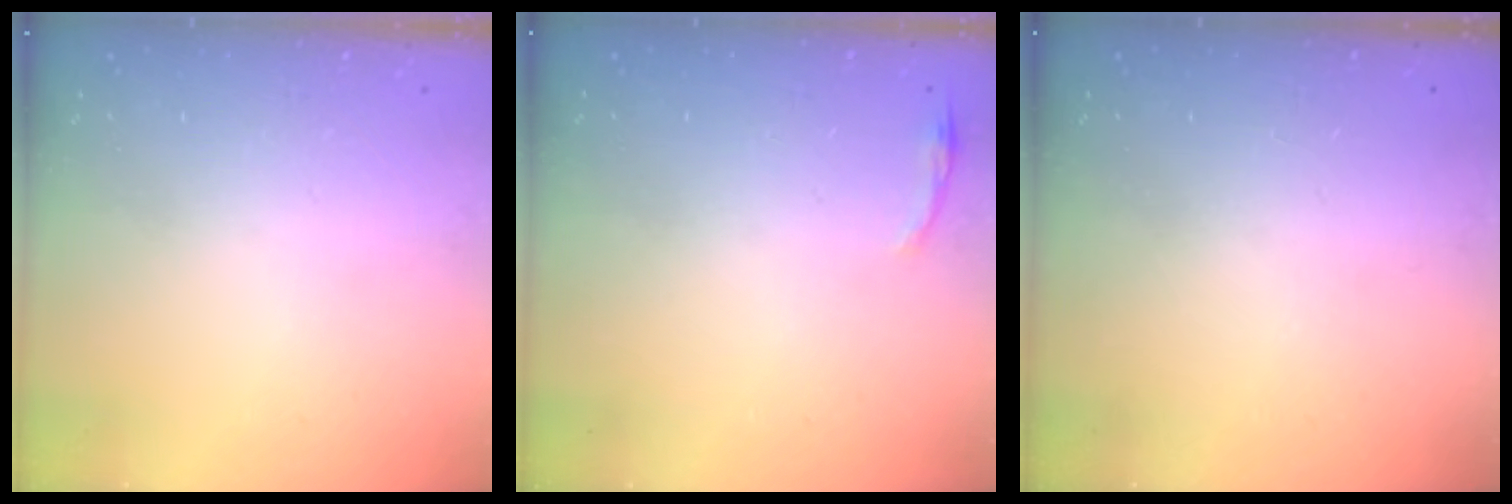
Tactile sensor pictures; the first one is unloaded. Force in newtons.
{"total": 3.3, "press": 3.2, "slide": 0.7}
{"total": 0.0}